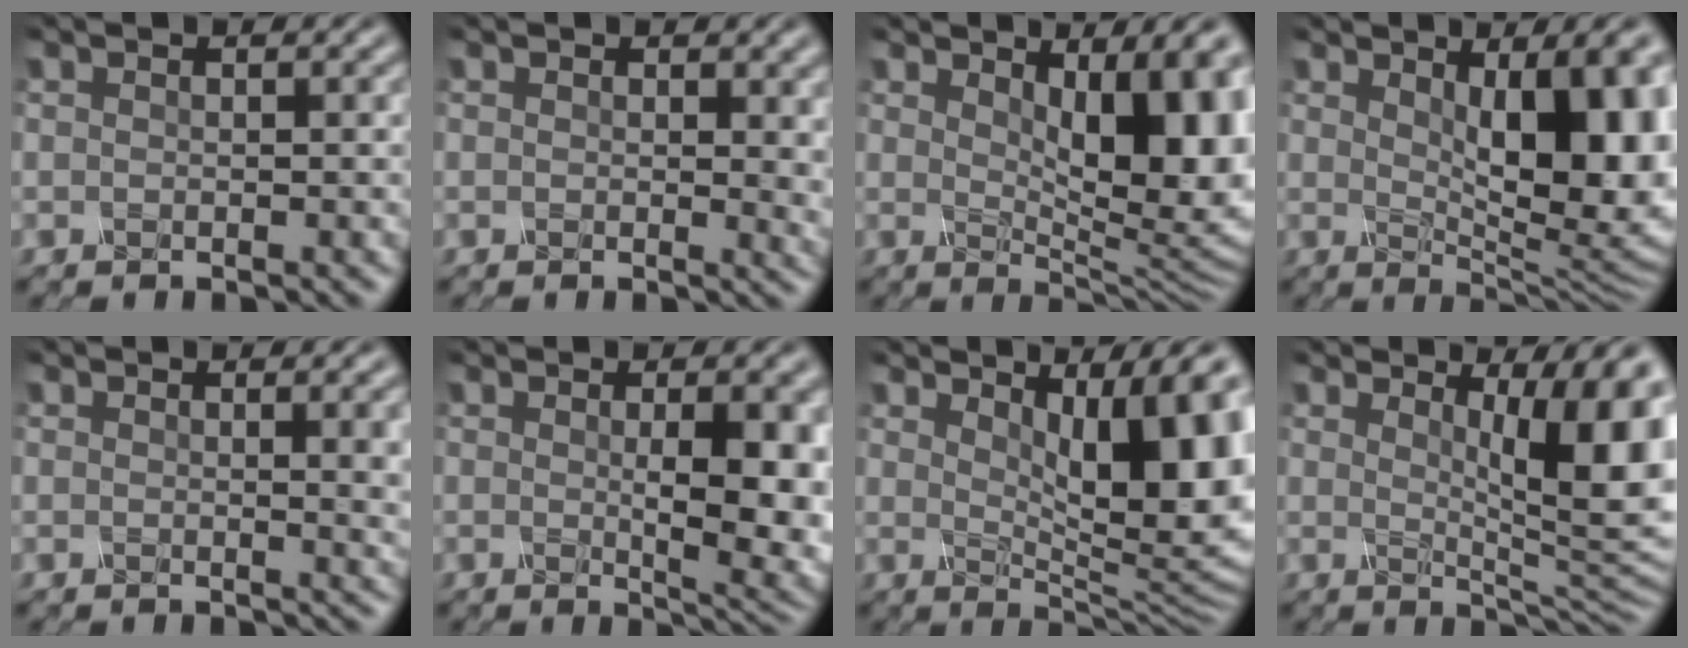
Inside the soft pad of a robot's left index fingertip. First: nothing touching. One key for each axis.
{"total": 2.6, "fx": 0.8, "fy": 0.9, "fz": 2.3, "tx": -0.022, "ty": 0.001, "tz": 0.014}
{"total": 9.7, "fx": 2.1, "fy": 3.5, "fz": 8.8, "tx": -0.111, "ty": -0.015, "tz": 0.037}
{"total": 10.7, "fx": 1.9, "fy": 3.8, "fz": 9.8, "tx": -0.120, "ty": -0.013, "tz": 0.034}
{"total": 3.5, "fx": 0.7, "fy": 1.1, "fz": 3.2, "tx": -0.029, "ty": 0.001, "tz": 0.010}
{"total": 7.2, "fx": 0.1, "fy": 1.7, "fz": 7.0, "tx": -0.094, "ty": -0.007, "tz": 0.008}
{"total": 10.3, "fx": 2.8, "fy": 3.2, "fz": 9.4, "tx": -0.120, "ty": -0.013, "tz": 0.051}
{"total": 9.9, "fx": 2.6, "fy": 2.4, "fz": 9.2, "tx": -0.109, "ty": -0.010, "tz": 0.044}